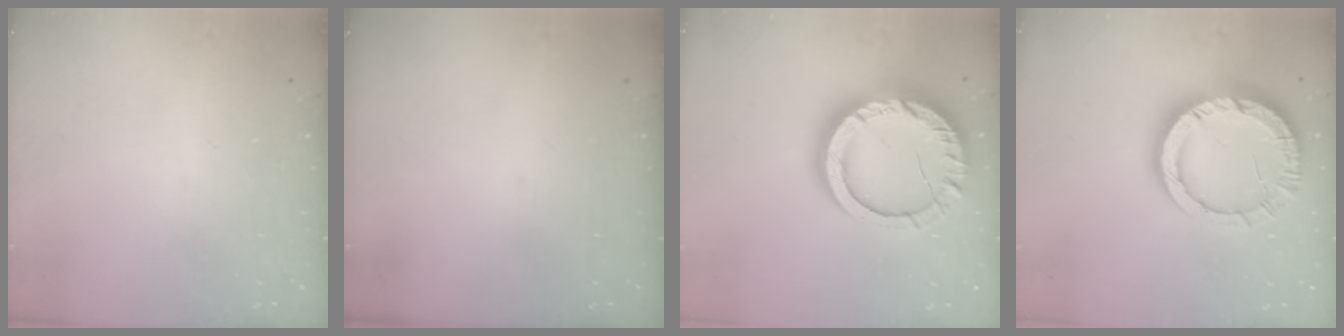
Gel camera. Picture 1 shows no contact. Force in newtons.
{"total": 0.0}
{"total": 19.6, "press": 19.5, "slide": 1.8}
{"total": 14.6, "press": 14.5, "slide": 1.4}